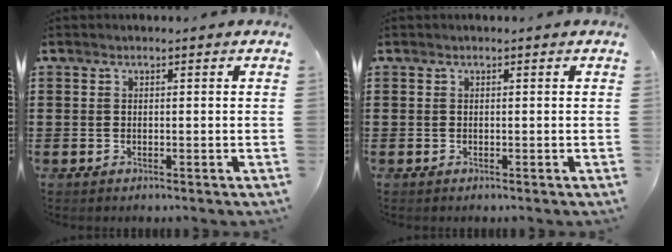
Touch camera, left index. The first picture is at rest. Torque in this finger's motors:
{"motor_torque": [0.00, 0.00, 0.00, -0.01]}